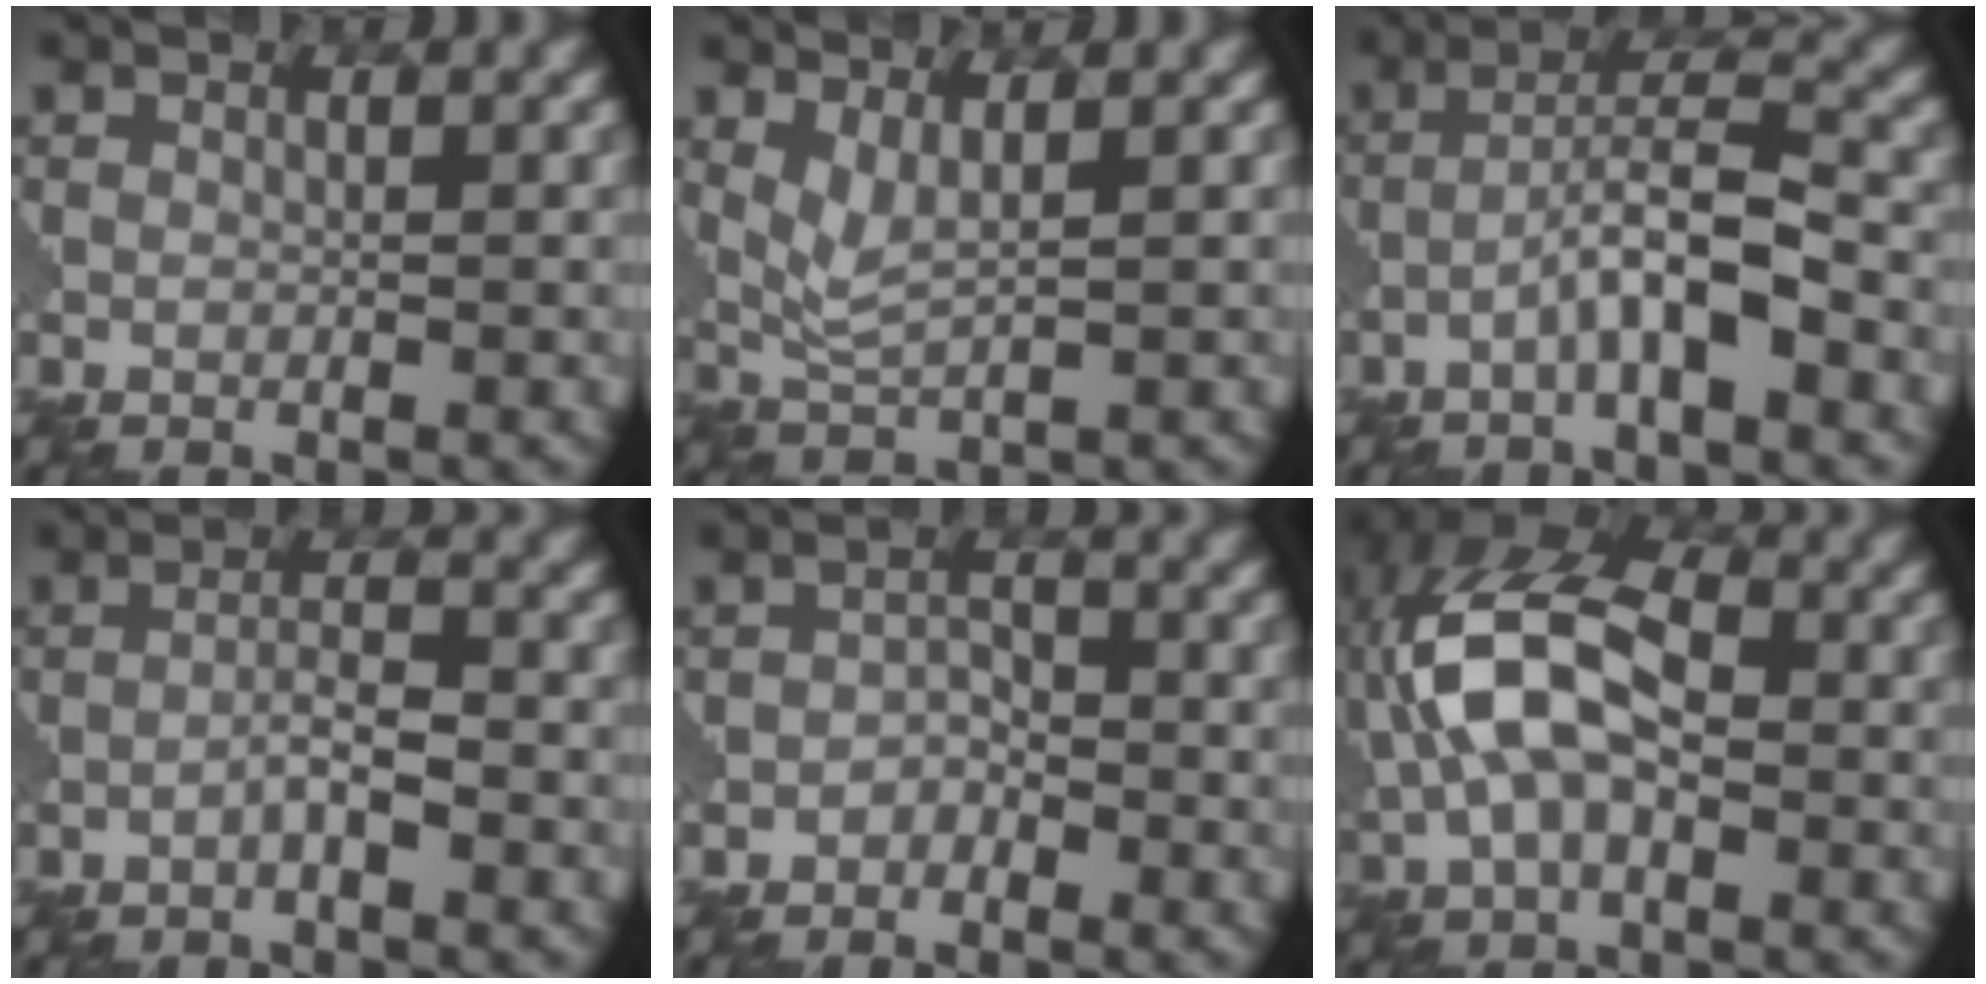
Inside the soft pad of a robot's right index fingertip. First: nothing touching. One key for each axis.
{"total": 2.5, "fx": 1.1, "fy": 0.5, "fz": 2.1, "tx": -0.050, "ty": -0.007, "tz": 0.029}
{"total": 5.1, "fx": -2.3, "fy": 0.9, "fz": 4.5, "tx": -0.079, "ty": 0.021, "tz": -0.048}
{"total": 2.3, "fx": -1.1, "fy": 0.3, "fz": 2.0, "tx": -0.036, "ty": 0.011, "tz": -0.025}
{"total": 1.6, "fx": -1.0, "fy": 1.0, "fz": 0.7, "tx": -0.011, "ty": 0.008, "tz": -0.021}
{"total": 11.2, "fx": 0.6, "fy": 6.4, "fz": 9.1, "tx": -0.207, "ty": 0.028, "tz": -0.005}